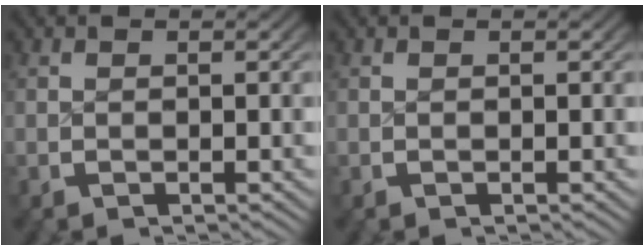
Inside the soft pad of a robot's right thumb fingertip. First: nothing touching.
{"total": 0.0}